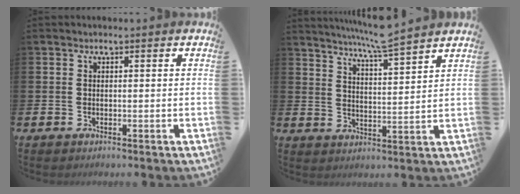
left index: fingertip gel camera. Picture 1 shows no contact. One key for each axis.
{"total": 6.7, "fx": 6.5, "fy": -0.5, "fz": 1.8, "tx": -0.051, "ty": -0.038, "tz": 0.114}